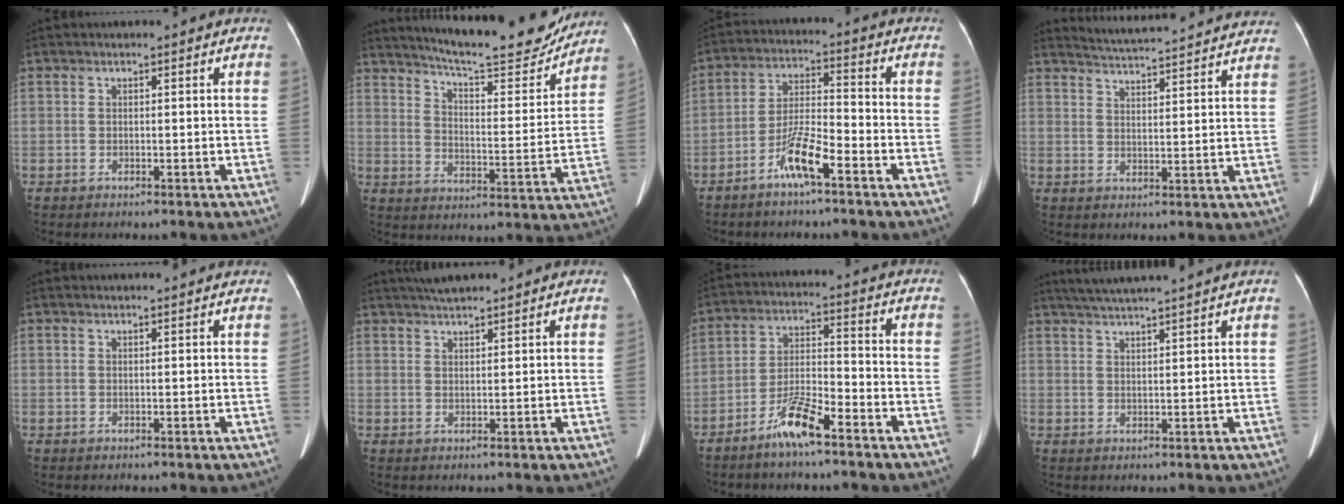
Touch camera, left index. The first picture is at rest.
{"total": 19.3, "force": [17.6, 2.1, 7.5], "torque": [-0.116, -0.036, 0.237]}
{"total": 7.4, "force": [-4.8, 0.7, 5.6], "torque": [-0.119, -0.002, -0.092]}
{"total": 18.2, "force": [17.4, 1.1, 5.0], "torque": [-0.079, -0.009, 0.217]}
{"total": 4.1, "force": [3.9, 0.3, 1.2], "torque": [-0.015, 0.021, 0.041]}
{"total": 4.3, "force": [3.7, 0.5, 1.9], "torque": [-0.033, 0.021, 0.064]}
{"total": 7.6, "force": [-5.6, 0.8, 5.1], "torque": [-0.108, -0.010, -0.107]}
{"total": 8.3, "force": [7.4, -1.3, 3.6], "torque": [-0.062, 0.025, 0.112]}